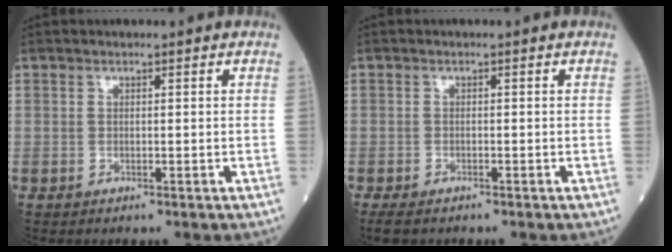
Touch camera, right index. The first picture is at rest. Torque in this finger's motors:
{"motor_torque": [-0.14, -0.03, 0.00, 0.02]}